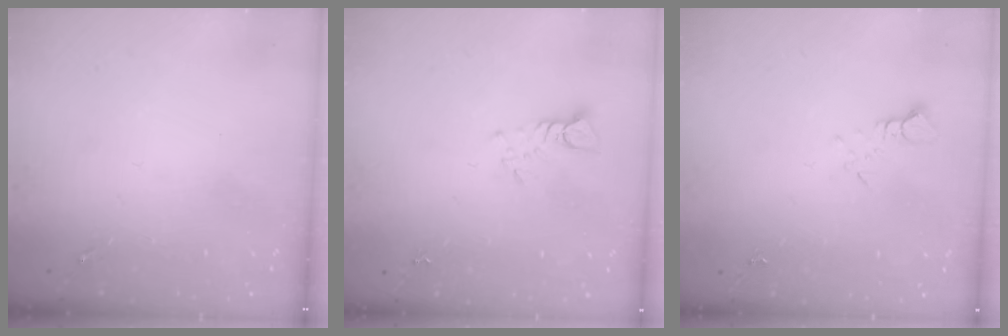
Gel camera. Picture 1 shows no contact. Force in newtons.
{"total": 3.5, "press": 3.5, "slide": 0.3}
{"total": 2.7, "press": 2.7, "slide": 0.2}